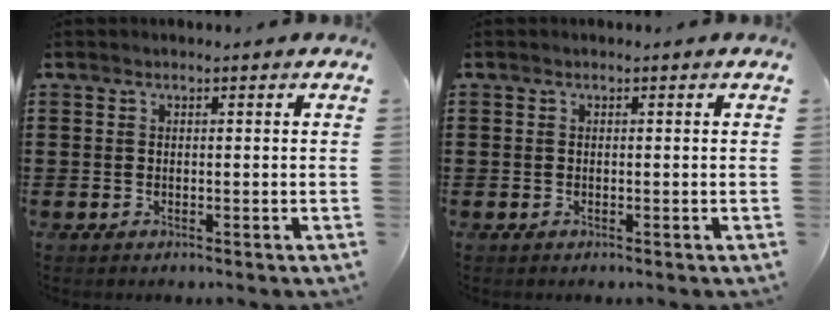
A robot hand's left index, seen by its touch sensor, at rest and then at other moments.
{"total": 0.0}